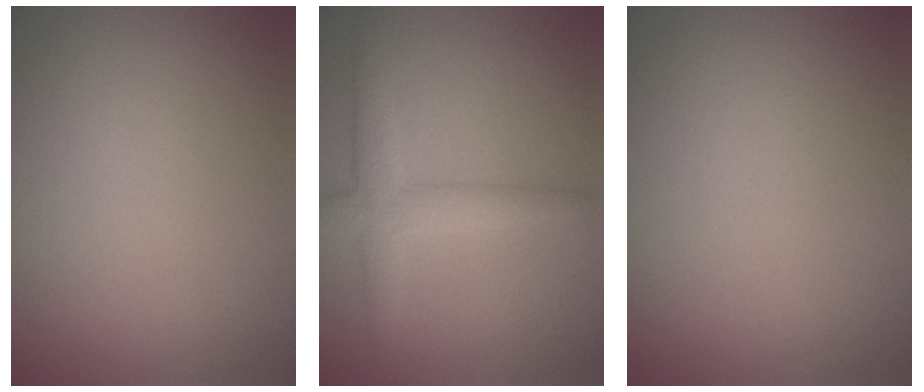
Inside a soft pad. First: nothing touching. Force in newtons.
{"total": 3.4, "press": 3.4, "slide": 0.2}
{"total": 0.0}